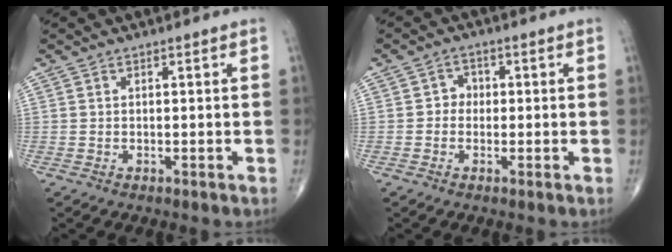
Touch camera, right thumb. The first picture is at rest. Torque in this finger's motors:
{"motor_torque": [-0.31, -0.32, 0.21, 0.12, 0.04]}